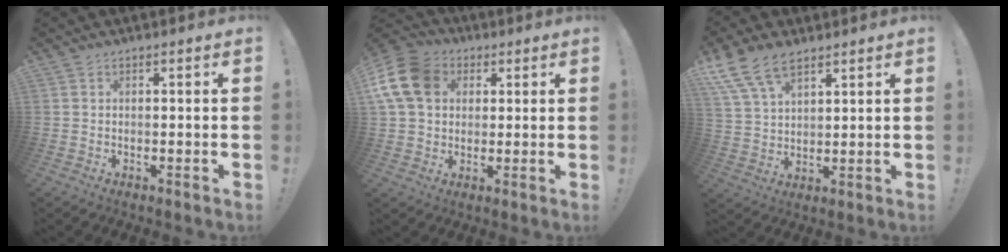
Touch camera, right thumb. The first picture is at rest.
{"total": 14.6, "force": [4.1, 11.5, 8.1], "torque": [-0.147, -0.007, 0.083]}
{"total": 11.1, "force": [7.8, 5.5, 5.6], "torque": [-0.114, -0.030, 0.153]}